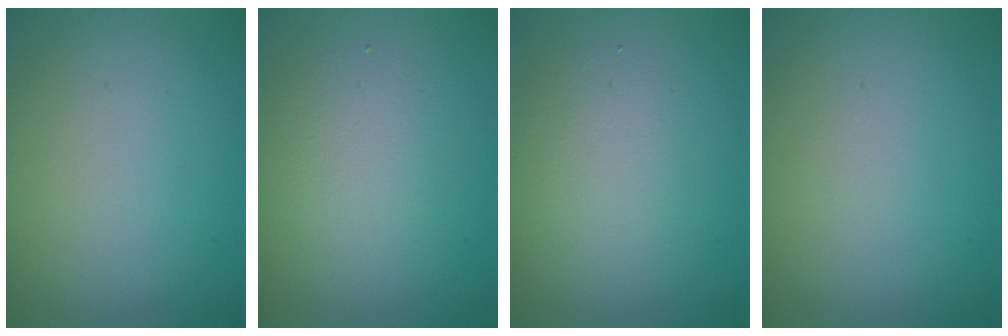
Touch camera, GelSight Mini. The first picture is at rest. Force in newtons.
{"total": 2.6, "press": 2.6, "slide": 0.3}
{"total": 2.6, "press": 2.6, "slide": 0.3}
{"total": 0.0}